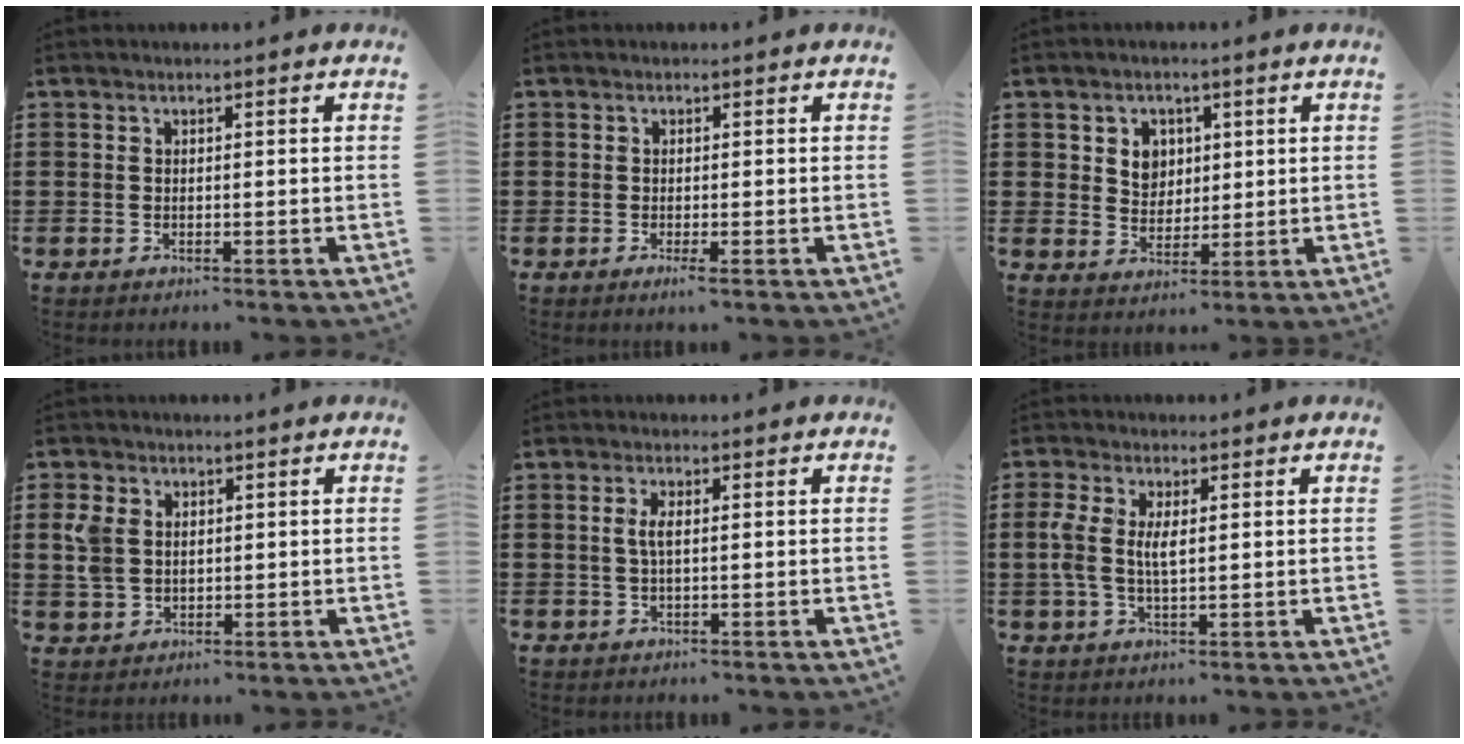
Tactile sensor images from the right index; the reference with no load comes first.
{"total": 1.1, "force": [-0.5, 0.0, 1.0], "torque": [-0.023, -0.006, -0.010]}
{"total": 4.3, "force": [1.5, 3.8, 1.4], "torque": [-0.037, 0.011, 0.024]}
{"total": 4.2, "force": [1.1, 3.1, 2.5], "torque": [-0.075, 0.007, 0.014]}
{"total": 2.2, "force": [0.1, 0.5, 2.2], "torque": [-0.049, -0.004, -0.002]}
{"total": 4.4, "force": [0.6, 1.9, 4.0], "torque": [-0.095, 0.002, 0.004]}